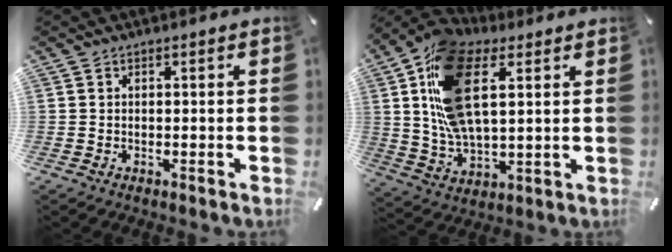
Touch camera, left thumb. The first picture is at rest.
{"total": 18.3, "force": [6.5, 10.1, 13.9], "torque": [-0.310, -0.006, 0.113]}